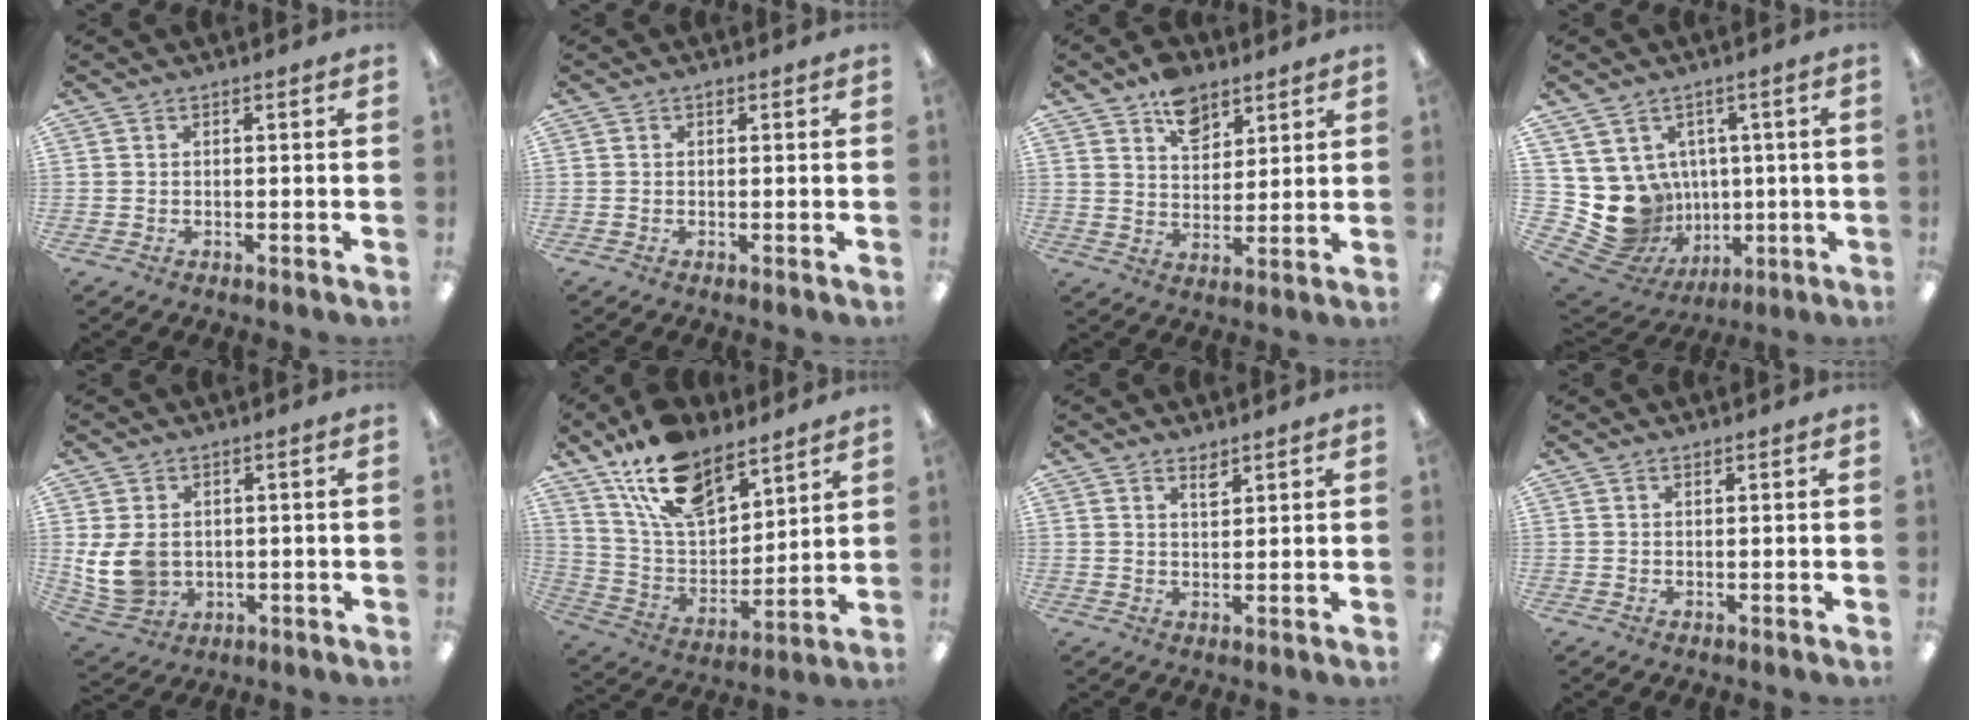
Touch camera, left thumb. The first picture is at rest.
{"total": 0.8, "force": [0.5, 0.5, 0.4], "torque": [-0.008, 0.002, 0.009]}
{"total": 9.1, "force": [6.2, 5.5, 3.7], "torque": [-0.046, -0.030, 0.110]}
{"total": 12.2, "force": [-0.7, 11.6, 3.8], "torque": [-0.113, -0.027, 0.015]}
{"total": 9.2, "force": [0.5, 7.4, 5.4], "torque": [-0.139, 0.011, 0.016]}
{"total": 17.9, "force": [12.5, 8.9, 9.3], "torque": [-0.180, -0.058, 0.229]}
{"total": 2.7, "force": [2.3, 0.9, 1.1], "torque": [-0.009, -0.010, 0.038]}
{"total": 0.6, "force": [0.6, 0.2, 0.3], "torque": [-0.006, 0.000, 0.011]}